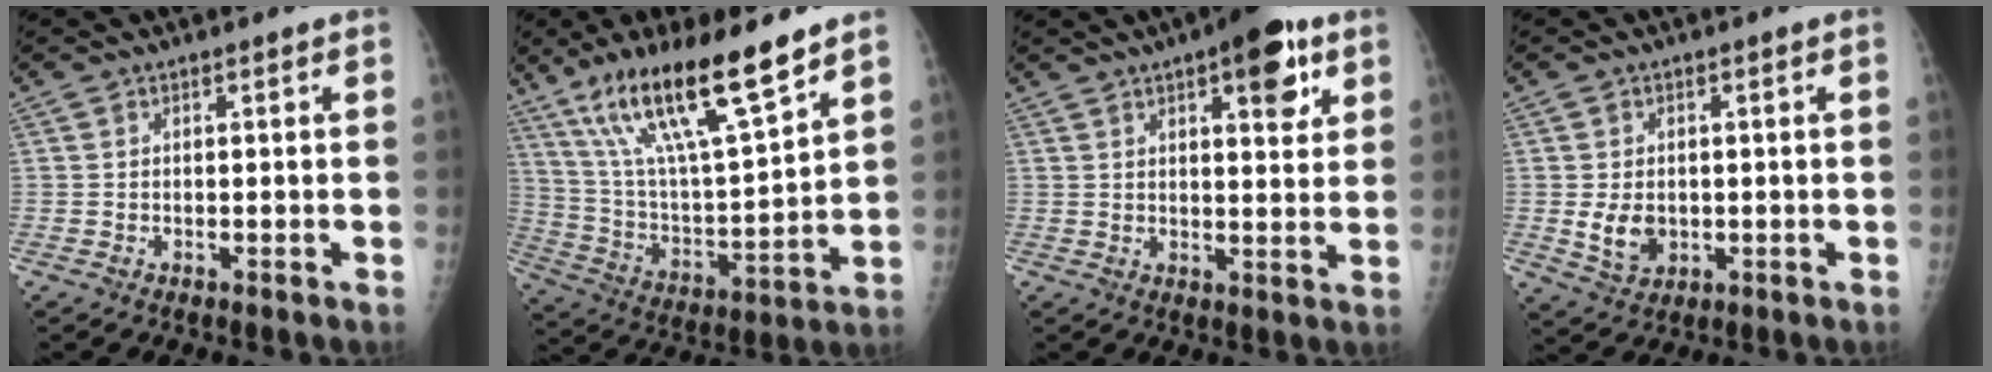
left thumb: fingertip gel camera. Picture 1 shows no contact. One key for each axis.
{"total": 20.6, "fx": 13.9, "fy": 3.7, "fz": 14.8, "tx": -0.251, "ty": -0.056, "tz": 0.260}
{"total": 10.7, "fx": 5.4, "fy": 4.0, "fz": 8.4, "tx": -0.087, "ty": -0.018, "tz": 0.068}
{"total": 5.4, "fx": -0.4, "fy": 4.1, "fz": 3.5, "tx": -0.046, "ty": -0.007, "tz": 0.006}